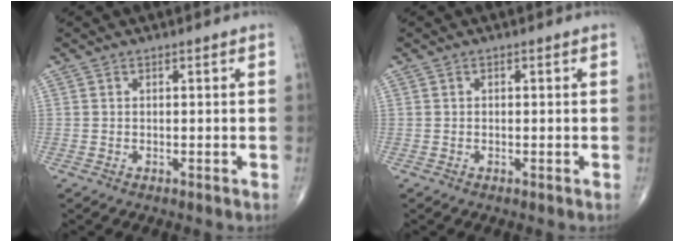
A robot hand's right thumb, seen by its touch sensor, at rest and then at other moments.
{"total": 0.0}